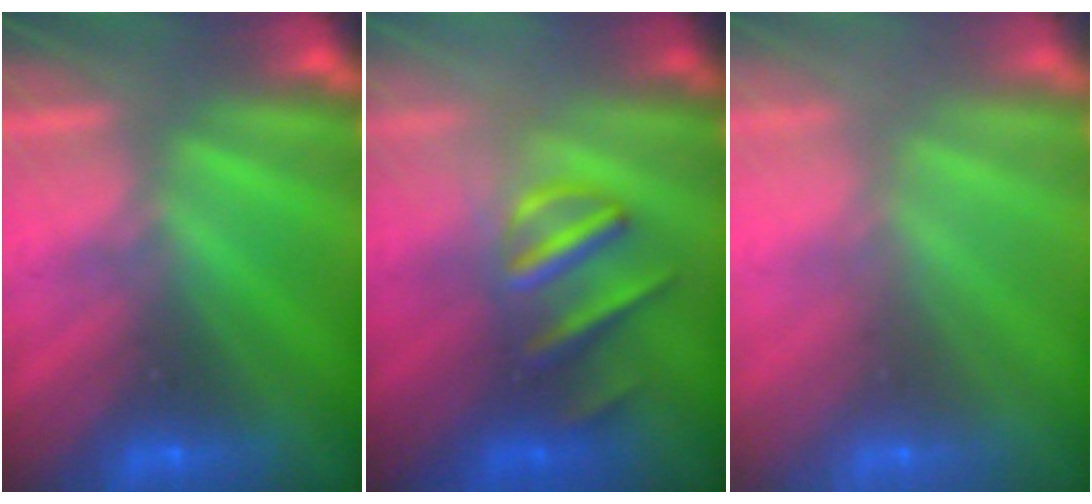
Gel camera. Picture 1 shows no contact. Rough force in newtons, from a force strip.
{"total": 3.0}
{"total": 8.7}